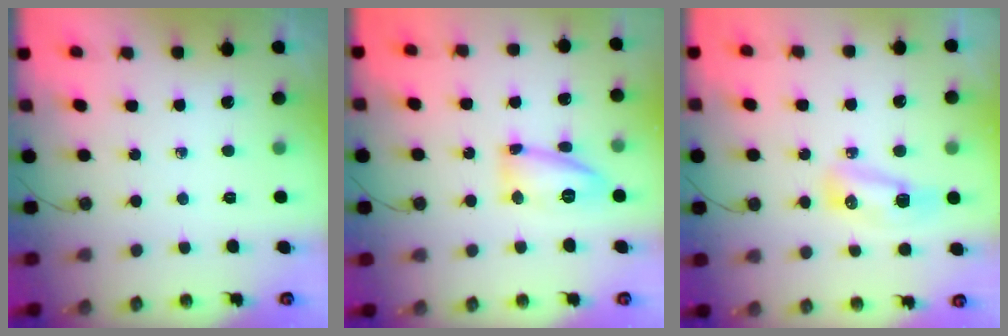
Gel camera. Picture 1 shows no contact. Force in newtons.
{"total": 11.6, "press": 11.3, "slide": 2.4}
{"total": 8.8, "press": 8.4, "slide": 2.8}